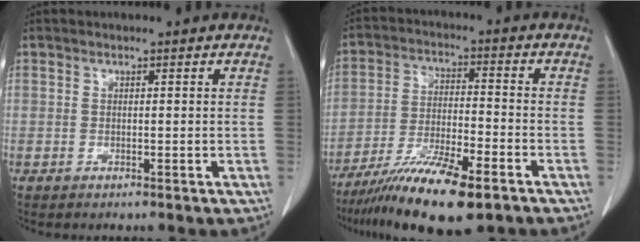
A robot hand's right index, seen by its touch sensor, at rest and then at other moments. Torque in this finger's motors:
{"motor_torque": [1.30, -0.84, 0.56, 0.21]}